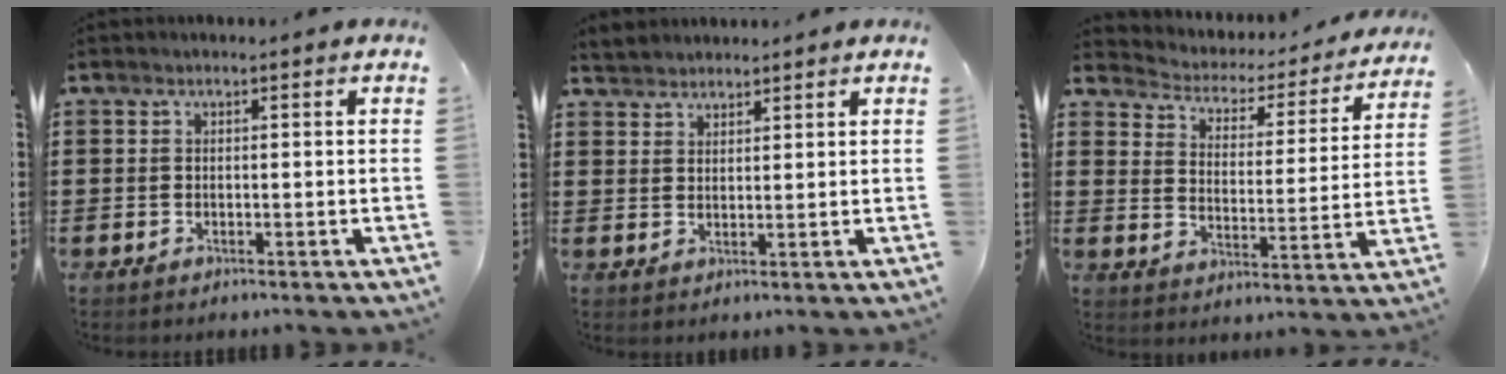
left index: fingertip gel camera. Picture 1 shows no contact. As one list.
[{"total": 2.4, "force": [2.3, 0.5, -0.4], "torque": [0.001, 0.000, 0.046]}, {"total": 2.6, "force": [2.4, 0.9, 0.0], "torque": [-0.021, -0.026, 0.030]}]